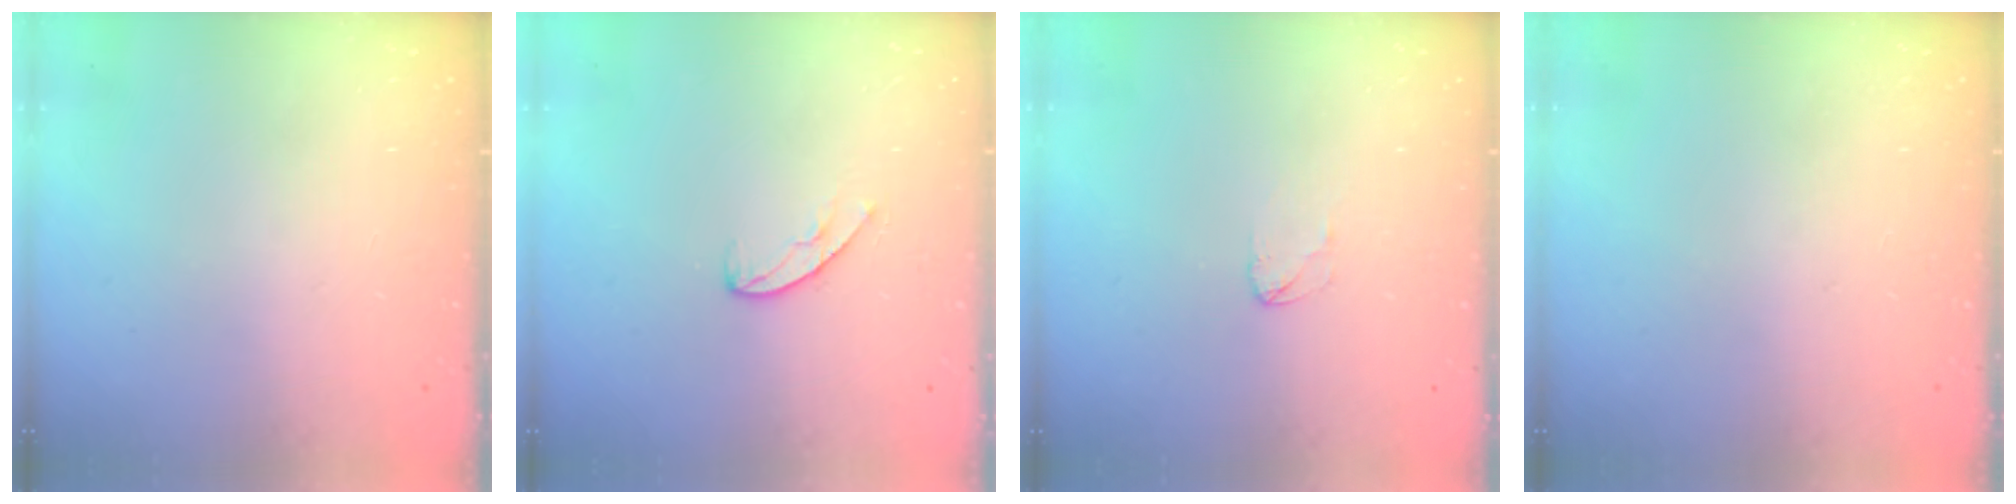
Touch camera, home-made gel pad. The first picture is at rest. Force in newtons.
{"total": 6.4, "press": 6.4, "slide": 0.5}
{"total": 2.5, "press": 2.5, "slide": 0.1}
{"total": 0.0}